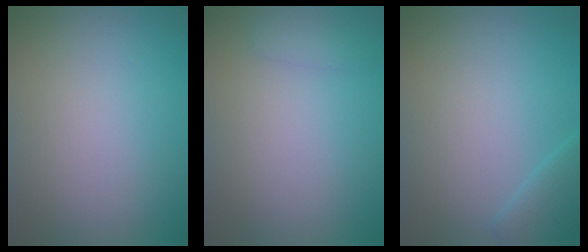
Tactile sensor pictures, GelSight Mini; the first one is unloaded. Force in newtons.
{"total": 0.8, "press": 0.8, "slide": 0.0}
{"total": 2.3, "press": 2.3, "slide": 0.1}